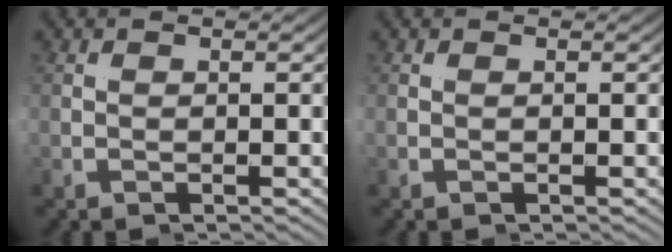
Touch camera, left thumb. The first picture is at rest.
{"total": 0.0}